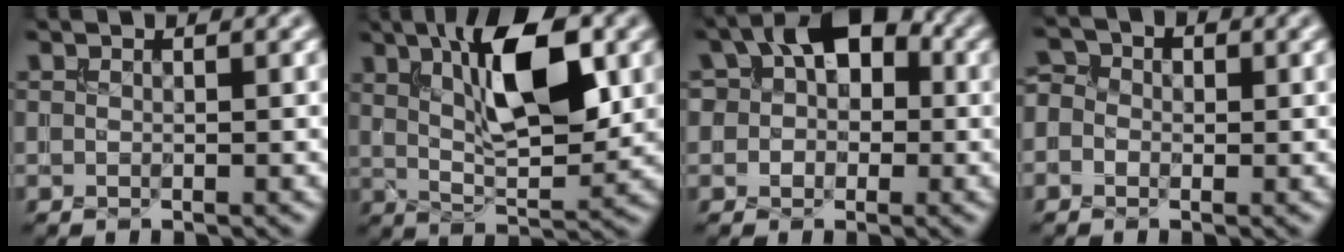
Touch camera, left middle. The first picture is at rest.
{"total": 9.2, "force": [3.0, 3.2, 8.1], "torque": [-0.125, 0.004, 0.053]}
{"total": 6.5, "force": [1.3, 4.7, 4.2], "torque": [-0.039, 0.023, 0.006]}
{"total": 2.8, "force": [-0.2, 2.5, 1.1], "torque": [0.000, 0.012, -0.028]}